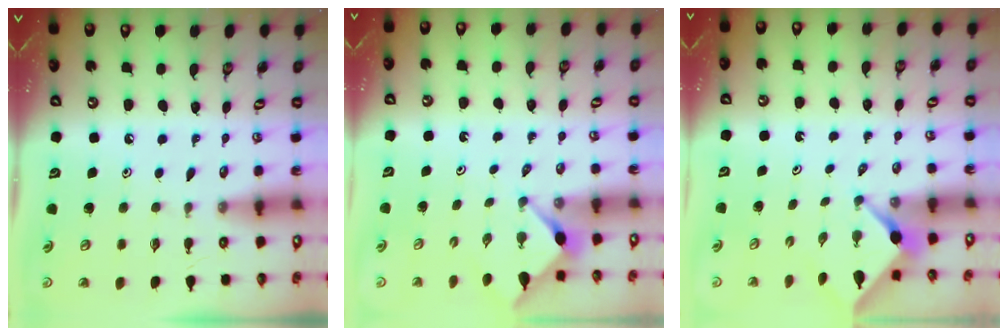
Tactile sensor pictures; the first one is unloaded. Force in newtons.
{"total": 2.8, "press": 2.8, "slide": 0.3}
{"total": 2.4, "press": 2.4, "slide": 0.3}